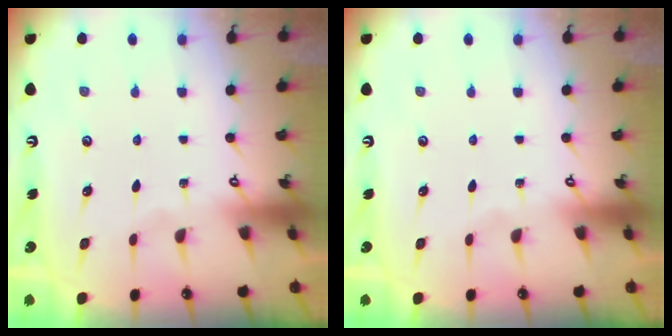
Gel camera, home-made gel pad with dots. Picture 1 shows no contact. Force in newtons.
{"total": 0.0}